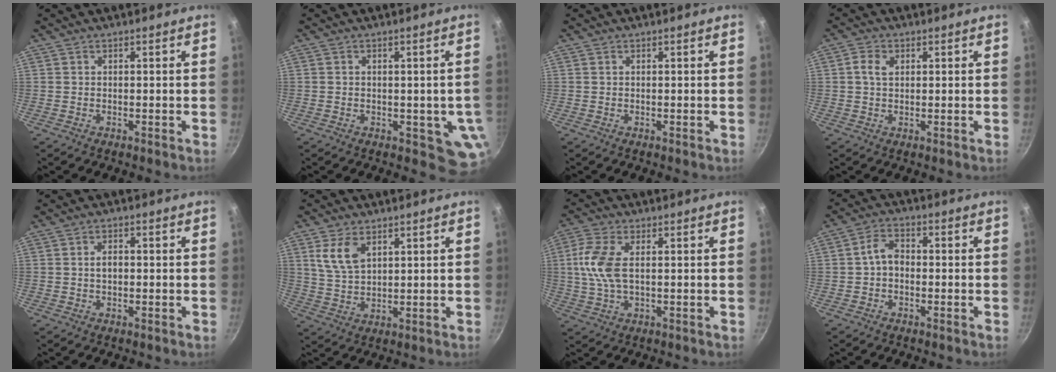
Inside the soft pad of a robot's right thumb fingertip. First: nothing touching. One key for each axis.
{"total": 6.4, "fx": -0.9, "fy": 3.8, "fz": 5.0, "tx": -0.037, "ty": -0.004, "tz": -0.009}
{"total": 0.0}
{"total": 3.2, "fx": 0.8, "fy": 2.2, "fz": 2.1, "tx": -0.036, "ty": 0.004, "tz": 0.012}
{"total": 2.3, "fx": 0.0, "fy": 1.4, "fz": 1.8, "tx": -0.030, "ty": 0.009, "tz": -0.002}
{"total": 7.2, "fx": 3.3, "fy": 3.9, "fz": 5.0, "tx": -0.089, "ty": -0.015, "tz": 0.070}
{"total": 10.5, "fx": -0.4, "fy": 7.1, "fz": 7.8, "tx": -0.148, "ty": 0.025, "tz": -0.020}
{"total": 4.3, "fx": -0.5, "fy": 3.0, "fz": 3.0, "tx": -0.049, "ty": 0.019, "tz": -0.017}